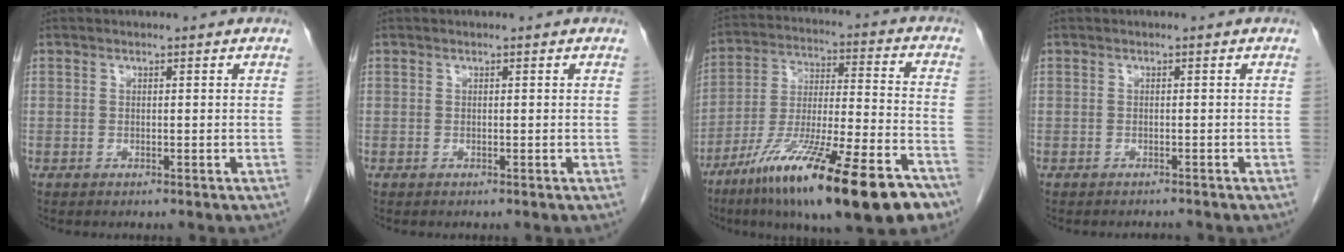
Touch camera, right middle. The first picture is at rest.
{"total": 0.0}
{"total": 24.7, "force": [-15.5, 2.9, 19.0], "torque": [-0.272, -0.038, -0.262]}
{"total": 1.3, "force": [-1.2, 0.2, 0.0], "torque": [-0.002, -0.004, -0.015]}